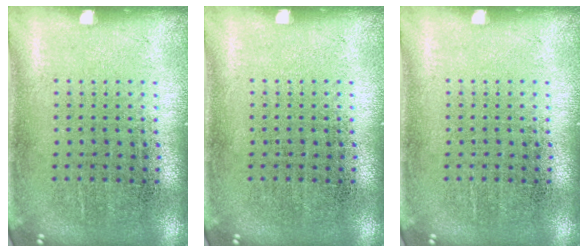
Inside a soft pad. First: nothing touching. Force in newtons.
{"total": 0.0}
{"total": 0.0}